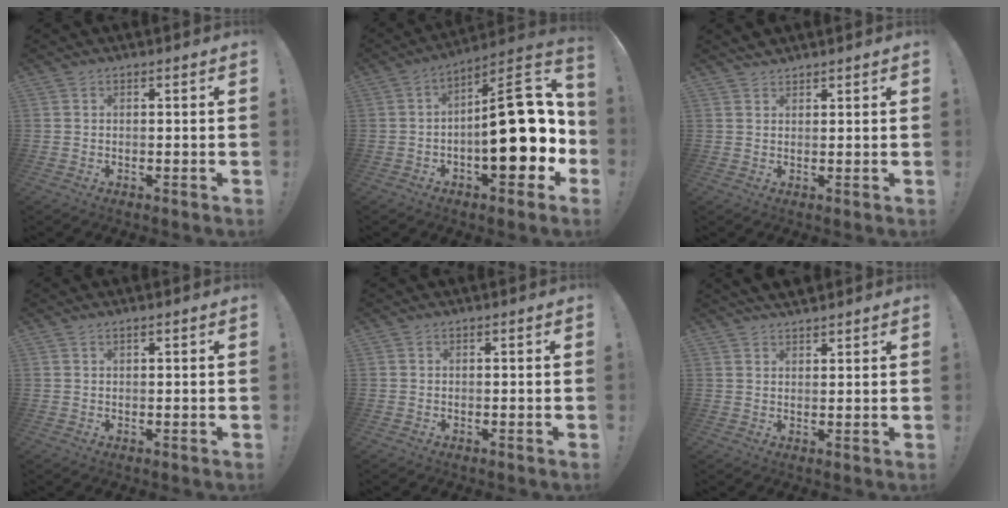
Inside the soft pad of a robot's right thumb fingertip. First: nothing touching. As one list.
[{"total": 24.3, "force": [-2.8, 10.4, 21.8], "torque": [-0.290, 0.028, -0.031]}, {"total": 1.9, "force": [1.9, 0.4, 0.2], "torque": [-0.004, -0.010, 0.036]}, {"total": 0.8, "force": [0.5, -0.1, 0.6], "torque": [-0.012, 0.000, 0.008]}, {"total": 0.0}, {"total": 3.4, "force": [3.2, 1.1, 0.9], "torque": [-0.015, -0.016, 0.060]}]